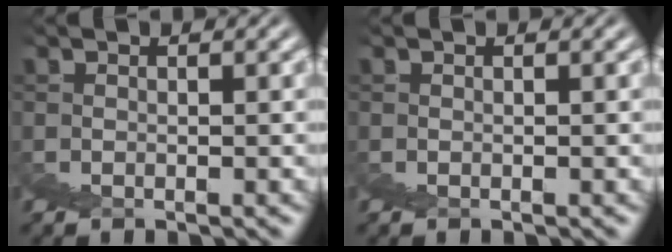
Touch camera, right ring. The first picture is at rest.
{"total": 0.0}